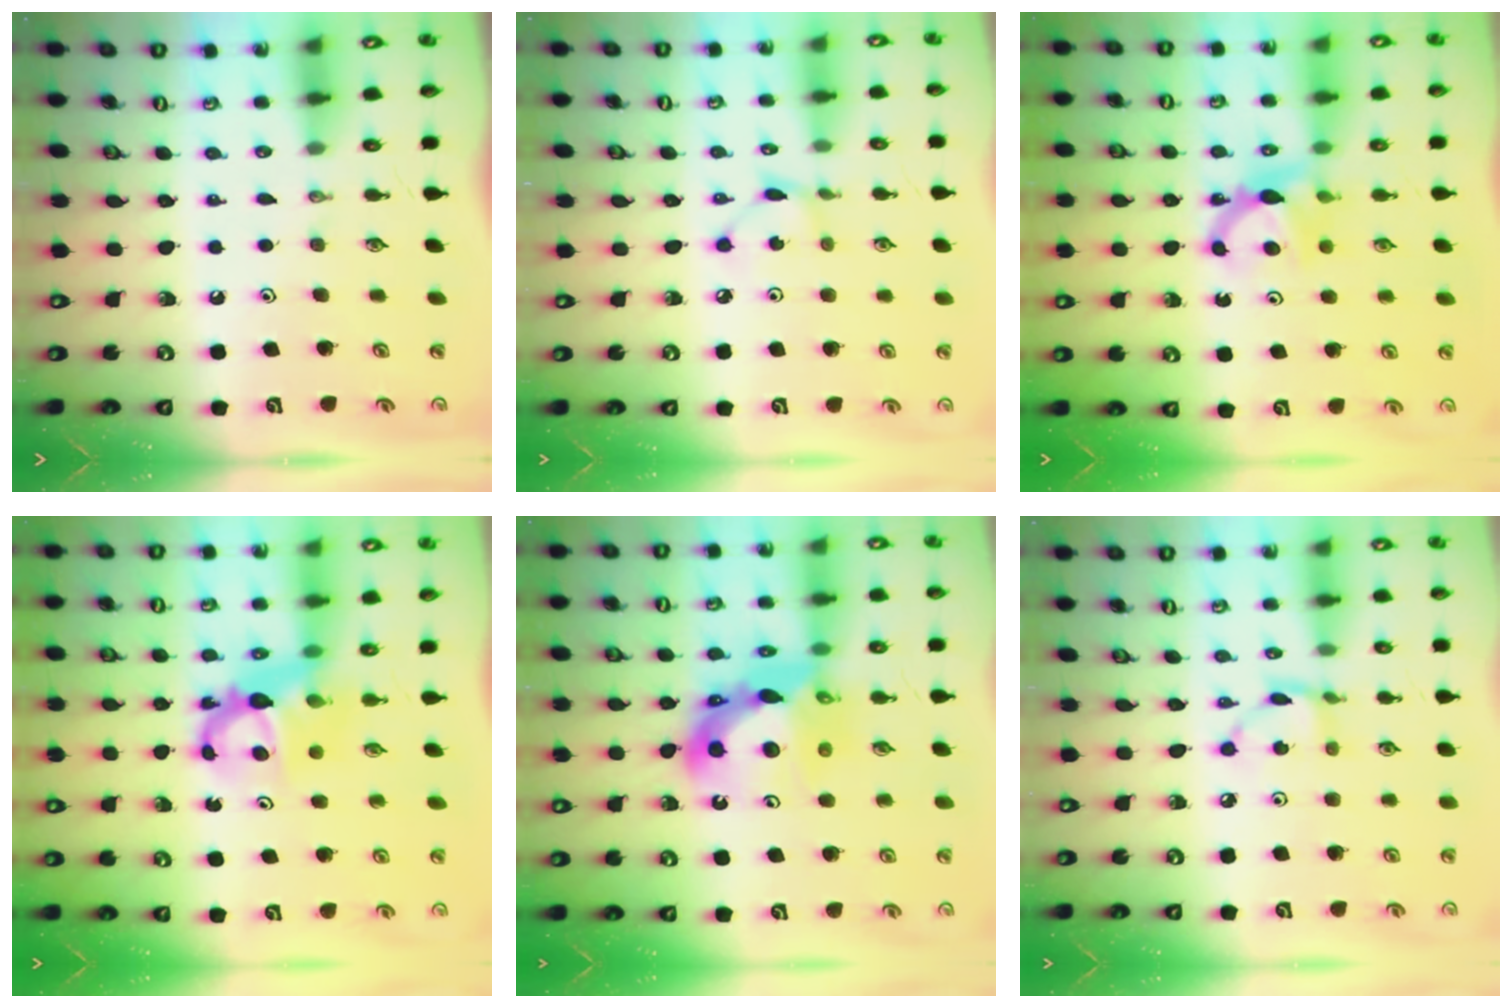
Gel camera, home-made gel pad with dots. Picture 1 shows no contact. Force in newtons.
{"total": 2.6, "press": 2.6, "slide": 0.0}
{"total": 7.0, "press": 7.0, "slide": 0.6}
{"total": 7.1, "press": 7.0, "slide": 0.6}
{"total": 13.8, "press": 13.7, "slide": 1.5}
{"total": 4.4, "press": 4.4, "slide": 0.2}